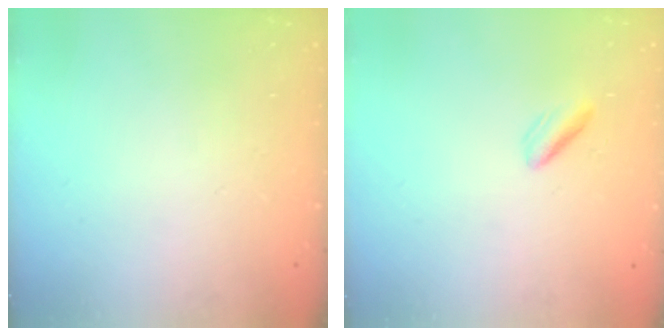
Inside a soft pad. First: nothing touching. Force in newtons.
{"total": 2.2, "press": 2.1, "slide": 0.6}